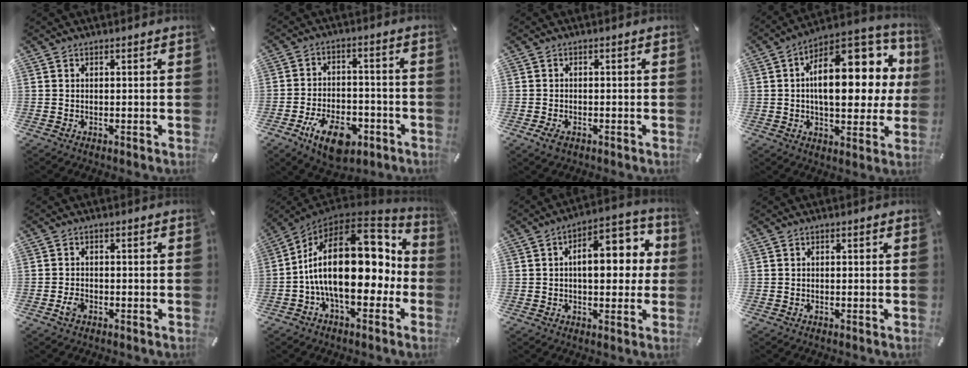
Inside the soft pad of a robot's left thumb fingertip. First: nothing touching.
{"total": 12.2, "force": [-6.3, 6.6, 8.0], "torque": [-0.141, 0.029, -0.109]}
{"total": 2.3, "force": [-1.2, 1.4, 1.4], "torque": [-0.031, 0.002, -0.024]}
{"total": 22.4, "force": [5.3, 11.8, 18.2], "torque": [-0.256, -0.037, 0.086]}
{"total": 2.4, "force": [-1.2, 1.6, 1.3], "torque": [-0.022, 0.006, -0.022]}
{"total": 27.3, "force": [1.7, 14.2, 23.2], "torque": [-0.402, -0.022, 0.038]}
{"total": 13.1, "force": [1.9, 7.3, 10.7], "torque": [-0.133, -0.012, 0.028]}
{"total": 0.5, "force": [-0.3, 0.3, 0.2], "torque": [-0.004, 0.000, -0.006]}